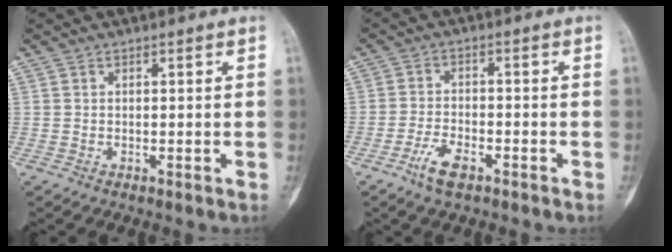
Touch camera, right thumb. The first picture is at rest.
{"total": 5.5, "force": [-3.5, 2.3, 3.5], "torque": [-0.068, 0.015, -0.066]}